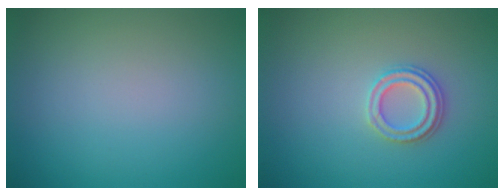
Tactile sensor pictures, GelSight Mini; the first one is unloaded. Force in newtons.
{"total": 2.3, "press": 2.2, "slide": 0.8}